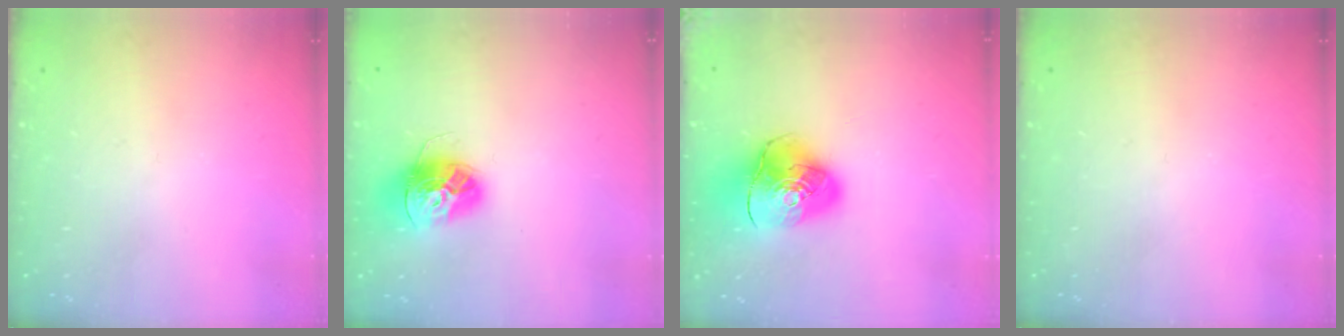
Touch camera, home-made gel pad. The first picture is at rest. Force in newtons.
{"total": 14.6, "press": 14.5, "slide": 1.3}
{"total": 14.3, "press": 14.2, "slide": 1.9}
{"total": 0.0}